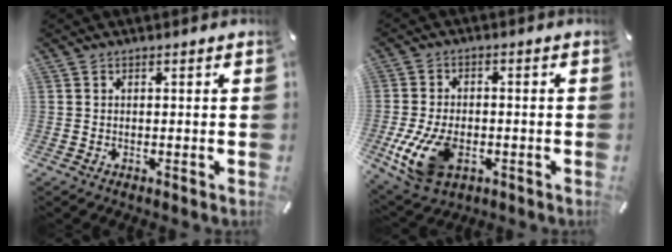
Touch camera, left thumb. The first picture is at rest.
{"total": 12.1, "force": [-3.6, 7.7, 8.7], "torque": [-0.191, 0.001, -0.060]}